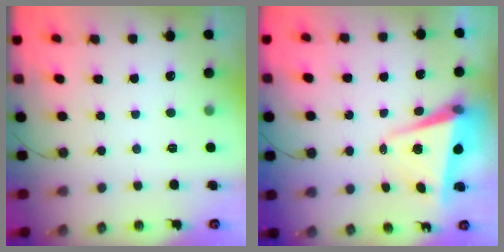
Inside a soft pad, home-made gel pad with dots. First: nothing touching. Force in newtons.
{"total": 5.9, "press": 5.7, "slide": 1.5}